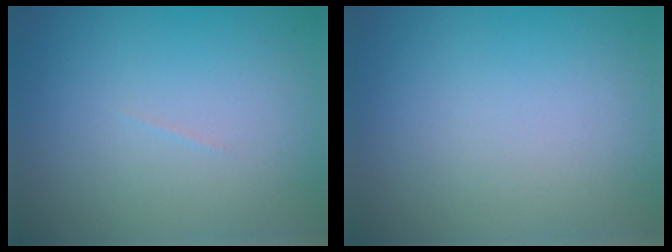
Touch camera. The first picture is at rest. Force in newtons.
{"total": 0.0}